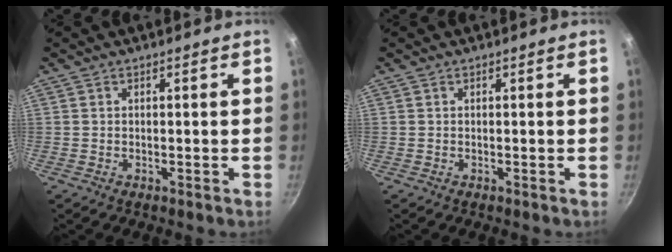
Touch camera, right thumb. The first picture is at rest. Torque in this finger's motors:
{"motor_torque": [-0.01, 0.00, 0.00, 0.00, 0.00]}